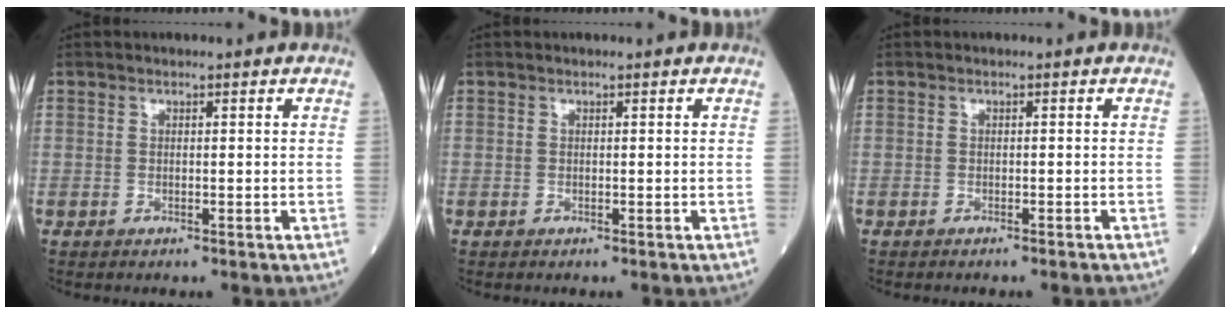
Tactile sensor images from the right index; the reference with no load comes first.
{"total": 0.0}
{"total": 2.2, "force": [-2.1, 0.0, 0.8], "torque": [-0.011, -0.002, -0.026]}